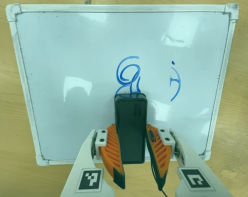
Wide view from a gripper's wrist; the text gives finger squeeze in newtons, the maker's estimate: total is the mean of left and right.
{"total": 7.7, "left": 6.5, "right": 8.8}